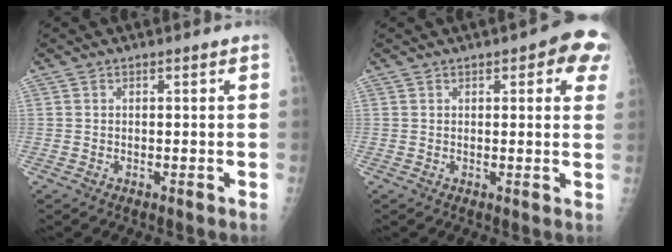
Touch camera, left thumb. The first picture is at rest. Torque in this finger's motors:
{"motor_torque": [0.06, 0.24, 0.22, 0.08, 0.06]}